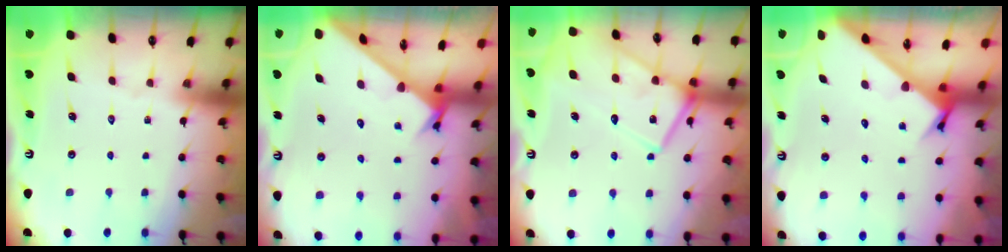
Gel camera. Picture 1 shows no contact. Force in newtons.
{"total": 2.7, "press": 2.7, "slide": 0.3}
{"total": 16.6, "press": 16.5, "slide": 1.4}
{"total": 3.4, "press": 3.4, "slide": 0.2}